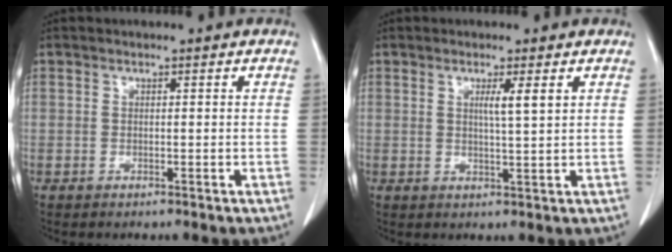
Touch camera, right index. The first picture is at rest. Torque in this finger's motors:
{"motor_torque": [0.05, 0.04, 0.05, 0.04]}